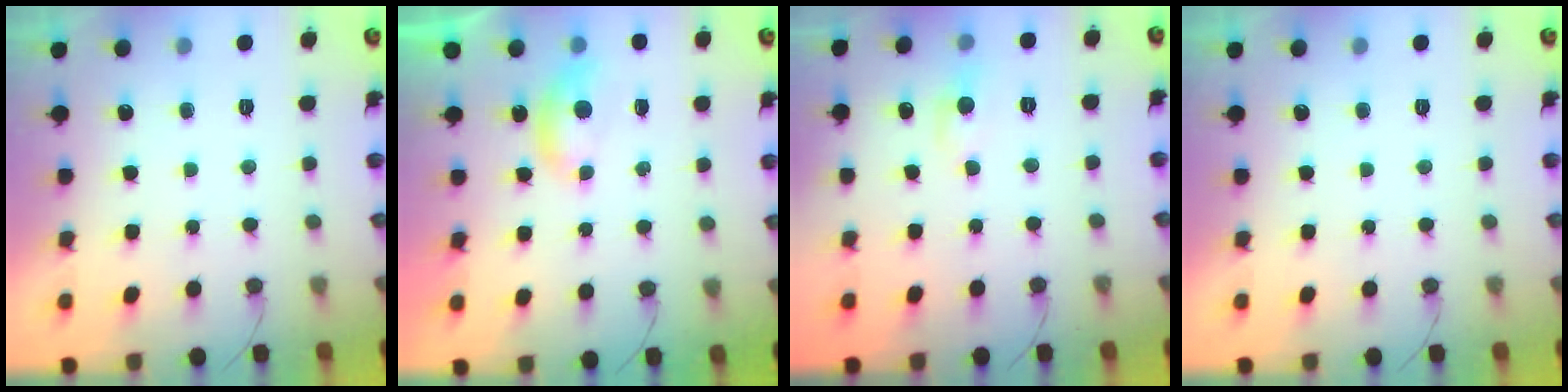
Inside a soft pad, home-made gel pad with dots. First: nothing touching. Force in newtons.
{"total": 4.0, "press": 4.0, "slide": 0.6}
{"total": 4.0, "press": 4.0, "slide": 0.5}
{"total": 0.0}